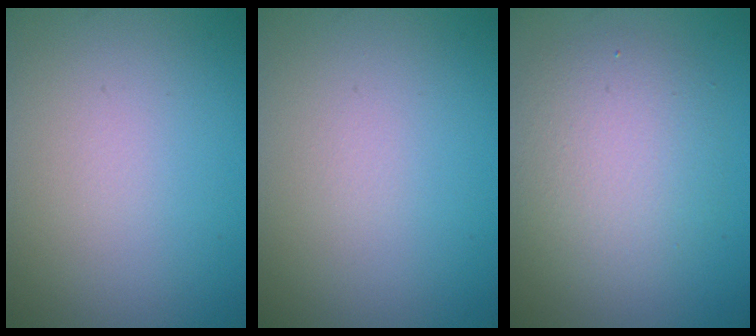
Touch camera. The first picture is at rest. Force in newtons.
{"total": 0.0}
{"total": 4.9, "press": 4.8, "slide": 0.8}